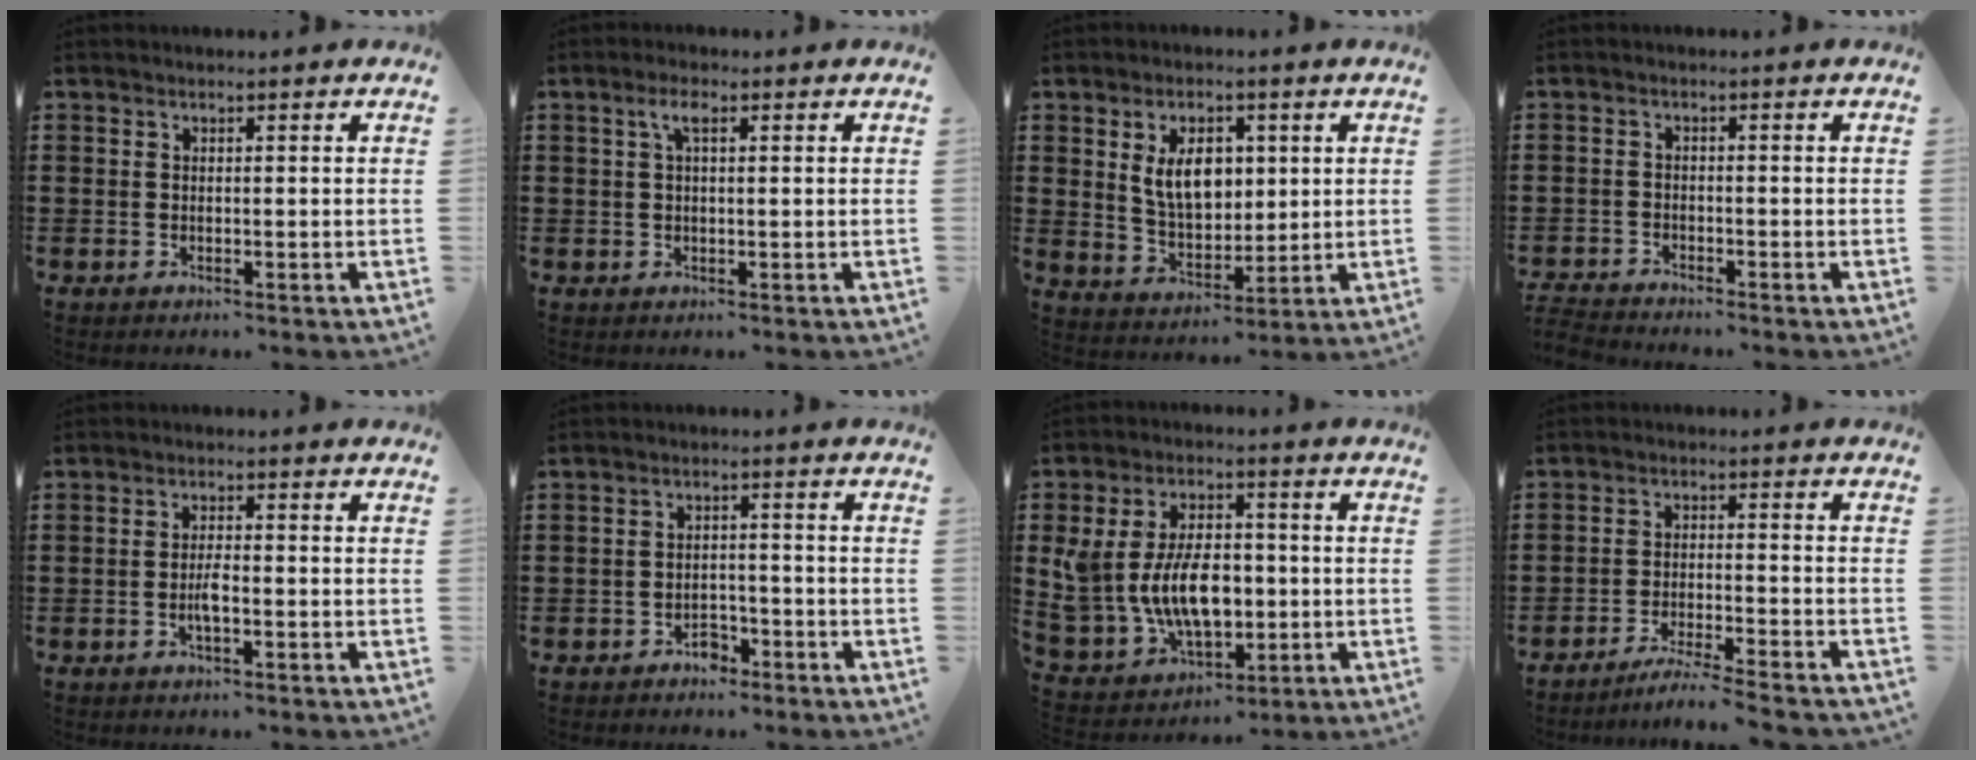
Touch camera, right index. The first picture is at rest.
{"total": 2.4, "force": [0.8, 0.8, 2.1], "torque": [-0.047, 0.007, 0.013]}
{"total": 8.1, "force": [2.2, 4.9, 6.1], "torque": [-0.116, 0.009, 0.036]}
{"total": 2.3, "force": [-2.3, 0.0, 0.0], "torque": [-0.006, -0.002, -0.049]}
{"total": 2.5, "force": [-0.9, 0.5, 2.3], "torque": [-0.048, 0.000, -0.018]}
{"total": 2.6, "force": [-2.2, 1.2, 0.9], "torque": [-0.021, 0.000, -0.043]}
{"total": 11.1, "force": [-0.5, 7.4, 8.3], "torque": [-0.179, 0.001, -0.012]}
{"total": 4.5, "force": [-4.2, -0.6, 1.5], "torque": [-0.034, -0.012, -0.084]}